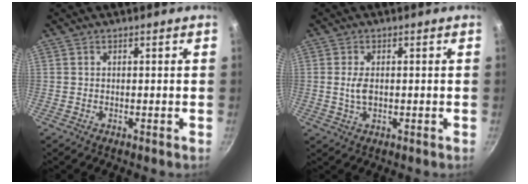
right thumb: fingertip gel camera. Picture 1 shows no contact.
{"total": 3.5, "force": [0.0, 2.0, 2.9], "torque": [-0.053, 0.000, 0.001]}